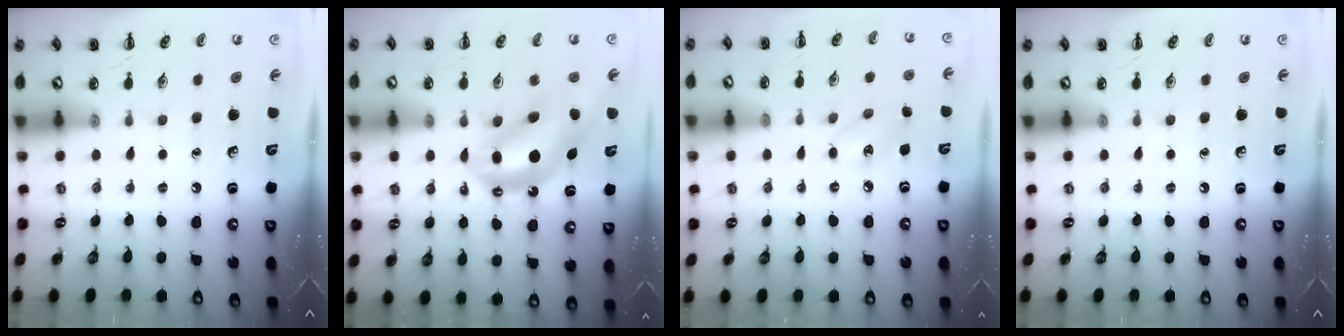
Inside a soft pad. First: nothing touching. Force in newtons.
{"total": 11.8, "press": 11.4, "slide": 3.0}
{"total": 6.3, "press": 6.2, "slide": 1.4}
{"total": 0.0}